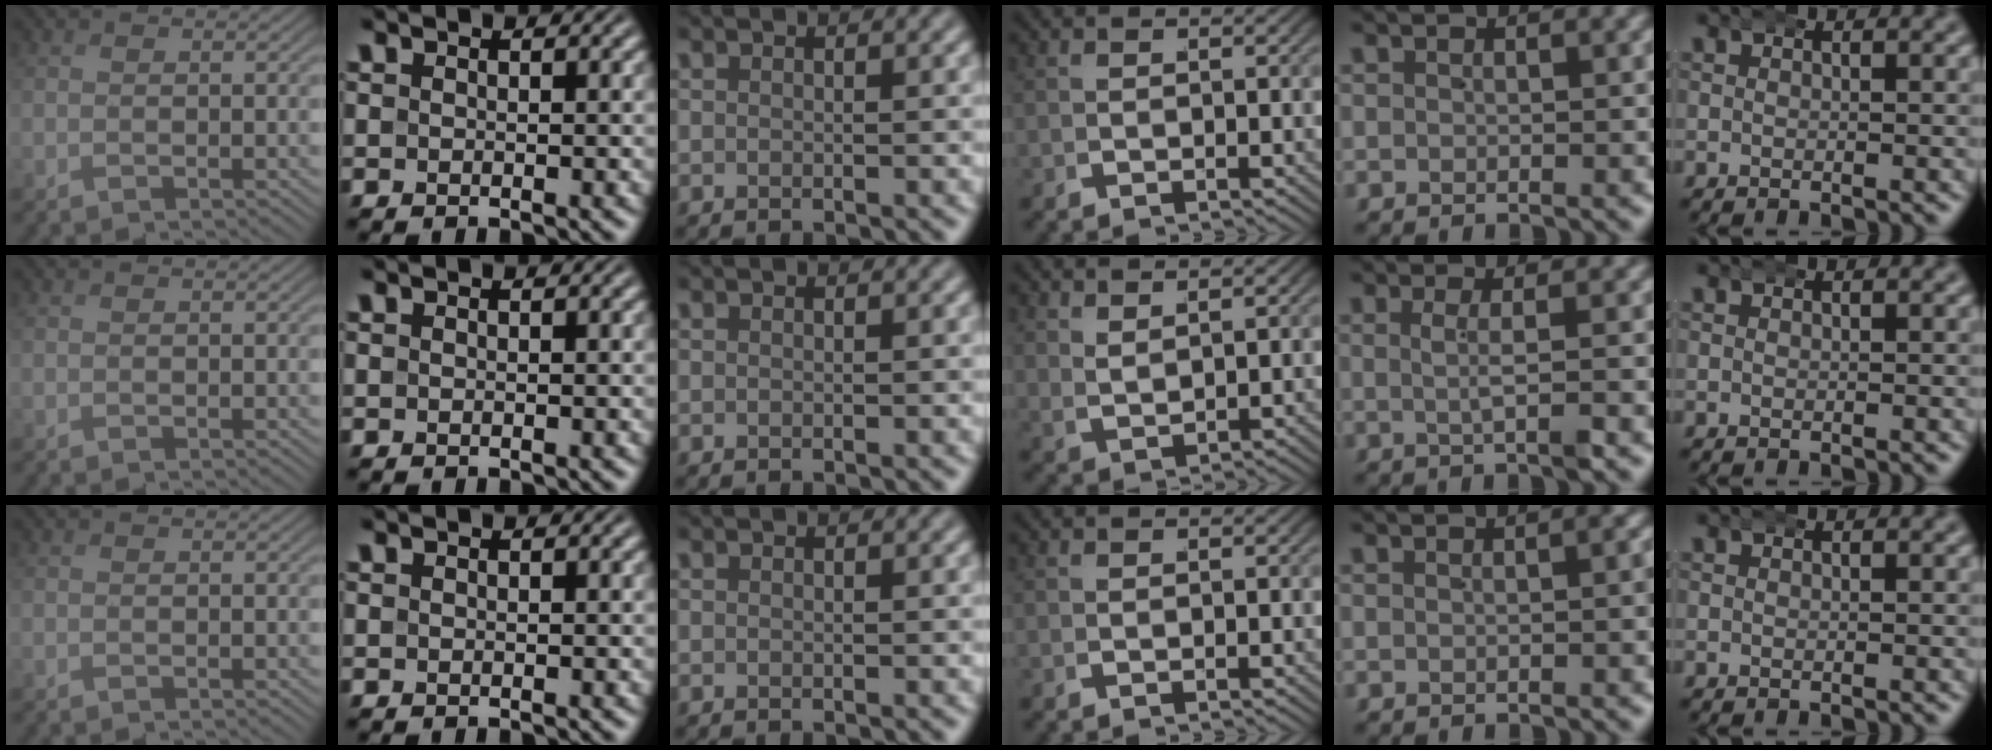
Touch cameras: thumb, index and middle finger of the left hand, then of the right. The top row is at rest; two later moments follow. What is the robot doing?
{"motion": "wrap", "object": "aluminum foil"}